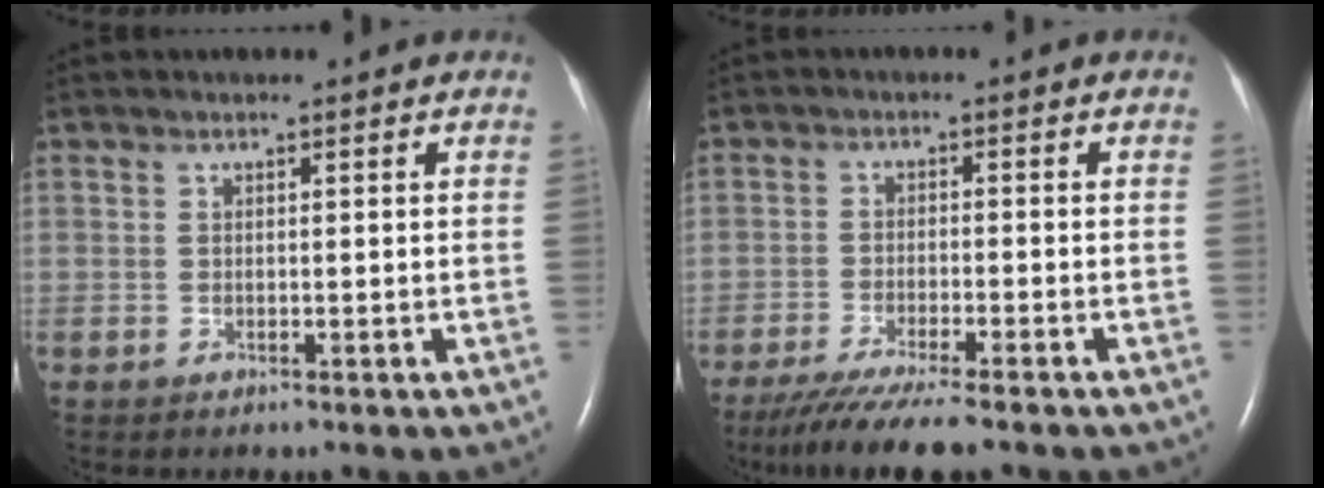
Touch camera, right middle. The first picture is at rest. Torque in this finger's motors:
{"motor_torque": [0.62, -0.62, 0.14, 0.04]}